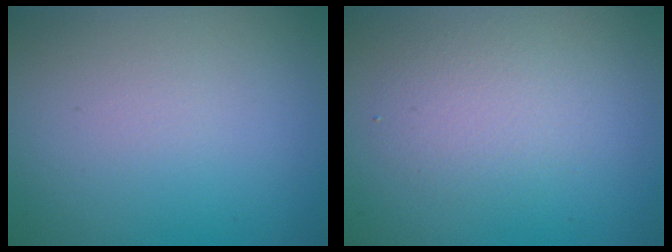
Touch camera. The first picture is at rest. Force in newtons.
{"total": 2.5, "press": 2.5, "slide": 0.2}